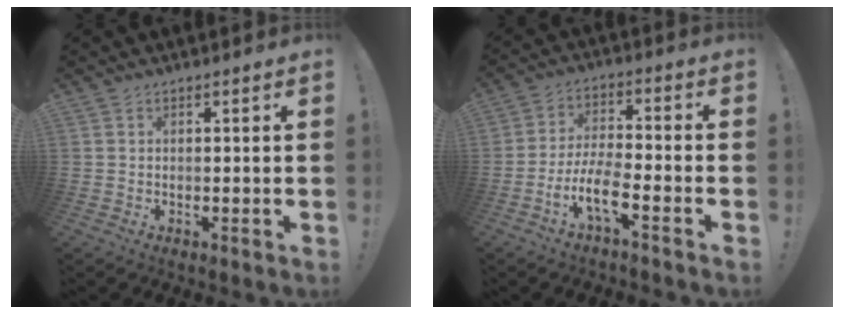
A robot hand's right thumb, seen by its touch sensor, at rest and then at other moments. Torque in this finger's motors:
{"motor_torque": [0.53, 0.65, 0.98, -0.28, 0.47]}